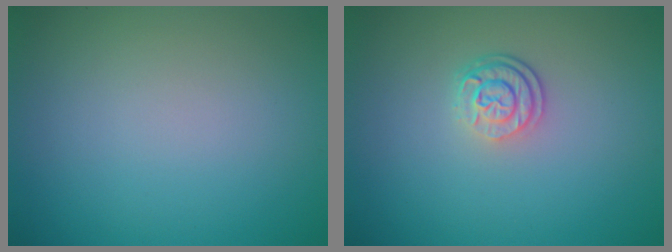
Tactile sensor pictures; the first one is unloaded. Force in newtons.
{"total": 2.6, "press": 2.0, "slide": 1.6}